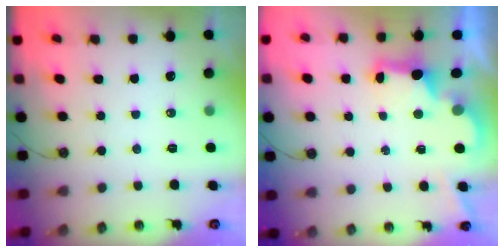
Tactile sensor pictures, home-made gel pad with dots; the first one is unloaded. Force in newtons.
{"total": 2.7, "press": 2.6, "slide": 0.9}